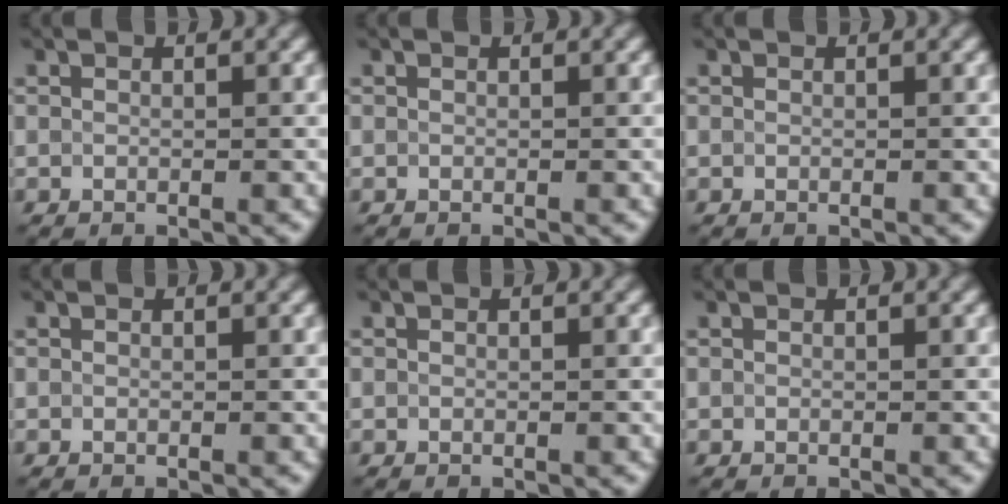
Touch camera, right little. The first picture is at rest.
{"total": 0.0}
{"total": 0.0}
{"total": 0.0}
{"total": 0.0}
{"total": 0.0}